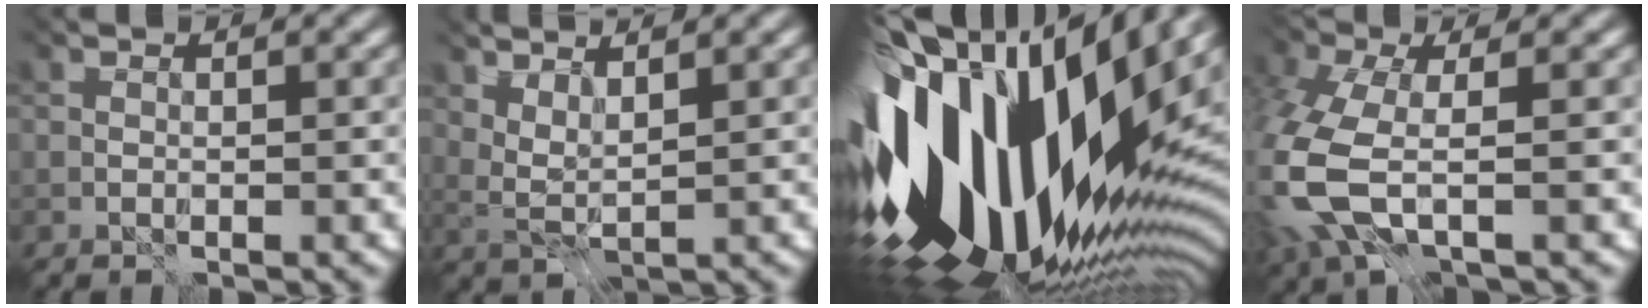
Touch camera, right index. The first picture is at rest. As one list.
[{"total": 2.2, "force": [2.0, 0.1, 1.0], "torque": [-0.030, 0.000, 0.042]}, {"total": 18.3, "force": [0.4, 10.3, 15.0], "torque": [-0.273, -0.019, 0.002]}, {"total": 7.6, "force": [-1.5, 3.9, 6.3], "torque": [-0.190, -0.019, -0.039]}]